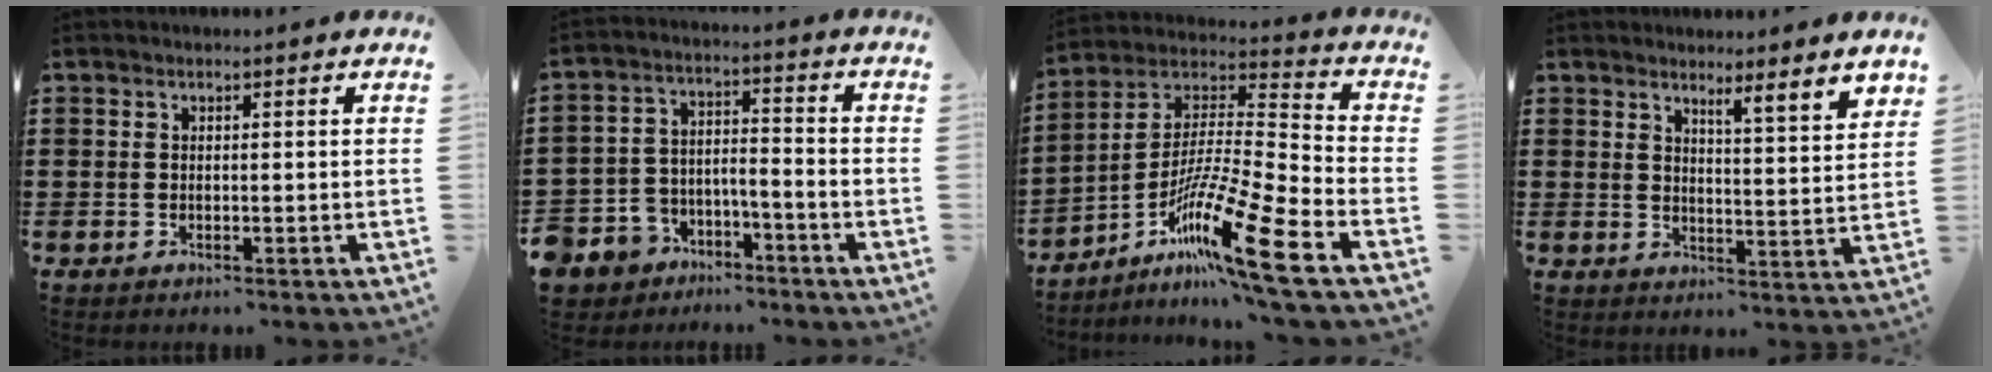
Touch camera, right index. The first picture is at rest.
{"total": 5.5, "force": [-5.3, 1.7, 0.2], "torque": [-0.035, 0.003, -0.115]}
{"total": 14.7, "force": [-9.4, 0.3, 11.3], "torque": [-0.208, -0.001, -0.177]}
{"total": 3.1, "force": [2.9, -0.4, 1.1], "torque": [-0.018, -0.022, 0.044]}